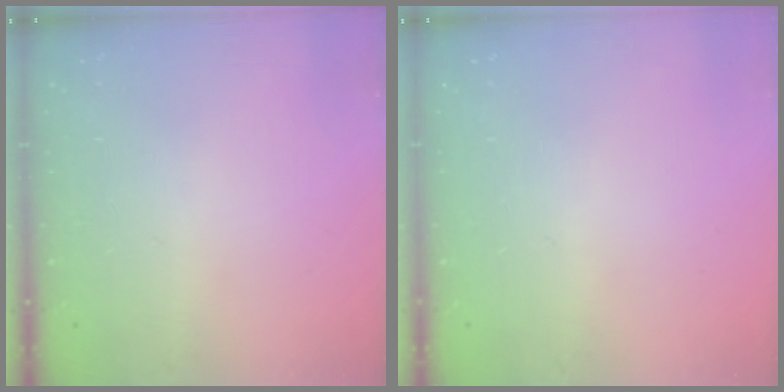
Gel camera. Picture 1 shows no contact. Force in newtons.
{"total": 0.0}